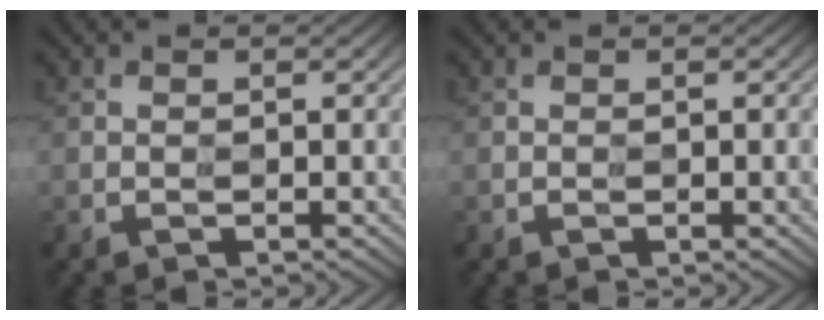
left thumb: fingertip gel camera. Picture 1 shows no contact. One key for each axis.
{"total": 2.7, "fx": -1.2, "fy": 0.7, "fz": 2.3, "tx": -0.029, "ty": -0.002, "tz": -0.014}